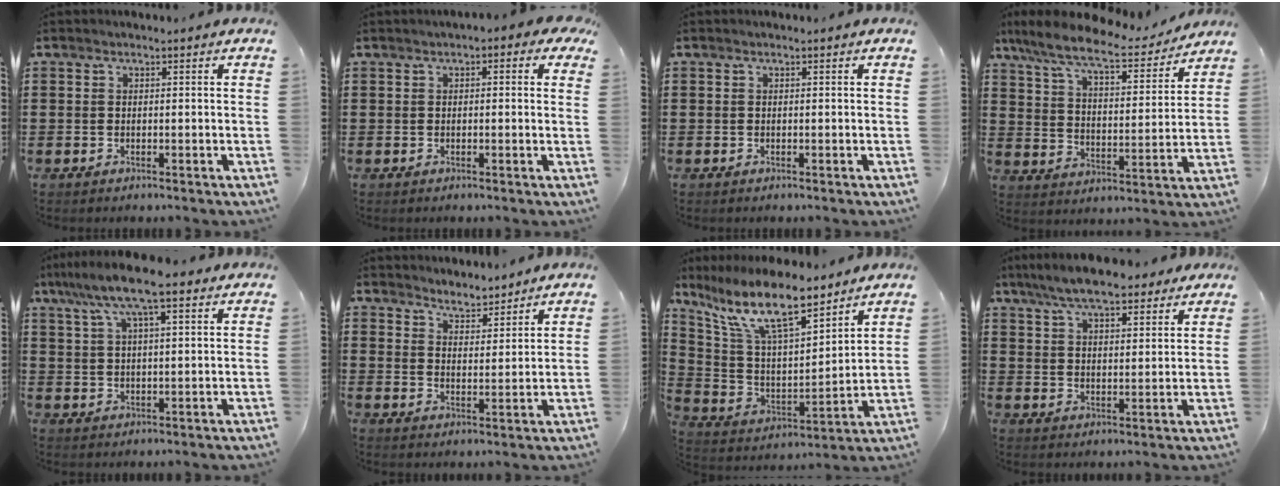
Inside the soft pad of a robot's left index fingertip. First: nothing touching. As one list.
[{"total": 1.2, "force": [0.0, 0.6, 1.0], "torque": [-0.022, 0.003, -0.002]}, {"total": 0.0}, {"total": 9.3, "force": [8.2, 0.9, 4.4], "torque": [-0.119, -0.043, 0.139]}, {"total": 9.9, "force": [6.6, 2.1, 7.1], "torque": [-0.152, -0.004, 0.116]}, {"total": 3.9, "force": [3.9, 0.5, -0.3], "torque": [-0.009, -0.017, 0.072]}, {"total": 13.2, "force": [9.8, 3.3, 8.3], "torque": [-0.192, -0.042, 0.173]}, {"total": 8.3, "force": [7.1, 1.9, 3.8], "torque": [-0.096, -0.009, 0.130]}]